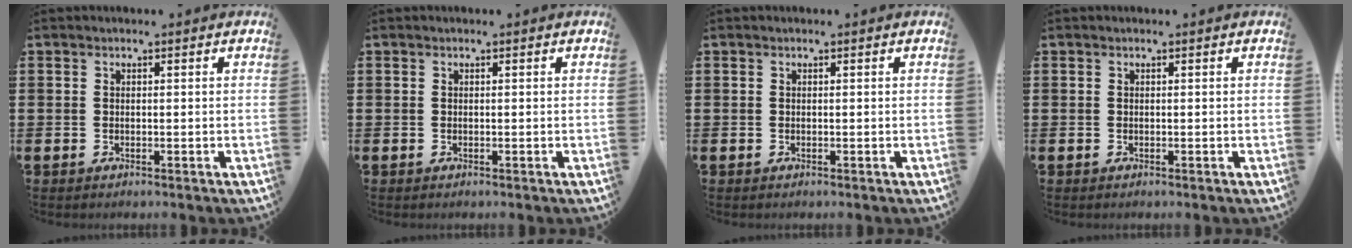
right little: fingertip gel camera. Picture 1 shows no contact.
{"total": 0.0}
{"total": 0.0}
{"total": 0.0}